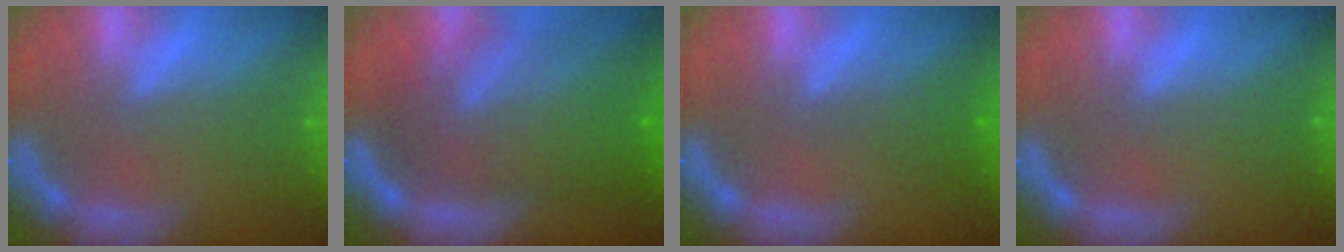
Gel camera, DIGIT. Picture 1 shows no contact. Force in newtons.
{"total": 10.0}
{"total": 2.0}
{"total": 0.0}